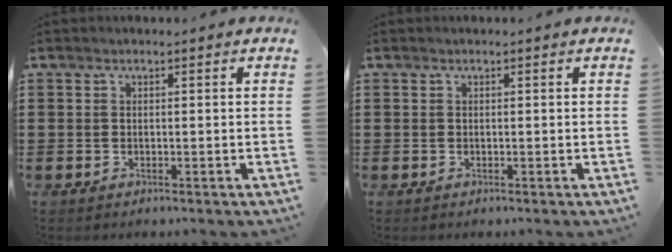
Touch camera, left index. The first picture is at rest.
{"total": 0.0}